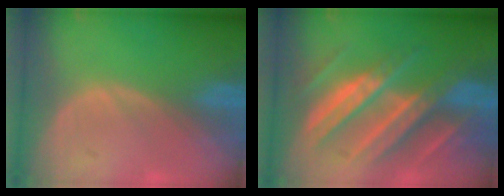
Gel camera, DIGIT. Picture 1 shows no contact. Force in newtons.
{"total": 10.8, "press": 10.7, "slide": 1.1}